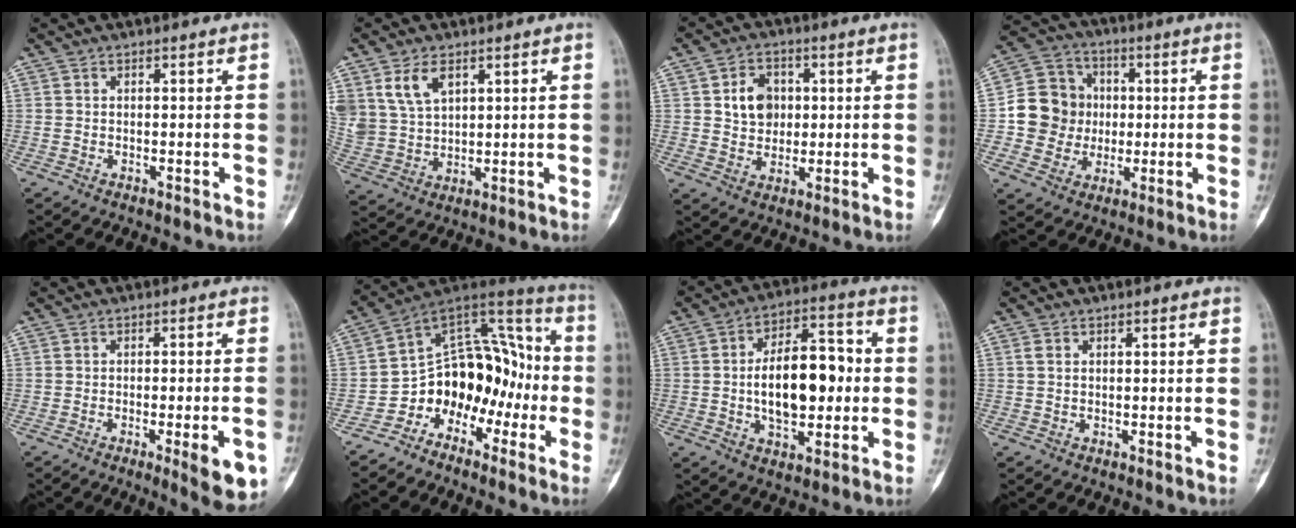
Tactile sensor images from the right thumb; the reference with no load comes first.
{"total": 8.8, "force": [4.5, 5.4, 5.3], "torque": [-0.097, -0.010, 0.103]}
{"total": 7.4, "force": [1.4, 6.0, 4.2], "torque": [-0.038, -0.004, 0.025]}
{"total": 12.4, "force": [0.0, 11.6, 4.3], "torque": [-0.041, 0.023, 0.000]}
{"total": 9.0, "force": [-3.7, 1.8, 8.0], "torque": [-0.090, 0.002, -0.042]}
{"total": 14.8, "force": [-5.6, 10.9, 8.2], "torque": [-0.058, 0.109, -0.101]}
{"total": 15.7, "force": [-0.4, 8.5, 13.1], "torque": [-0.184, 0.028, -0.005]}
{"total": 1.1, "force": [0.4, 0.7, 0.8], "torque": [-0.019, 0.002, 0.010]}